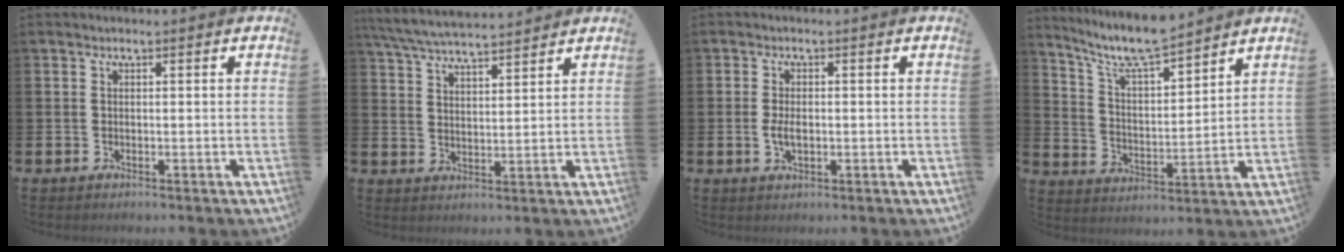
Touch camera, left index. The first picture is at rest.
{"total": 6.2, "force": [6.0, 0.4, 1.5], "torque": [-0.050, -0.028, 0.108]}
{"total": 2.7, "force": [-0.3, 1.4, 2.3], "torque": [-0.041, 0.003, -0.006]}
{"total": 8.6, "force": [7.9, 0.9, 3.1], "torque": [-0.092, -0.042, 0.143]}